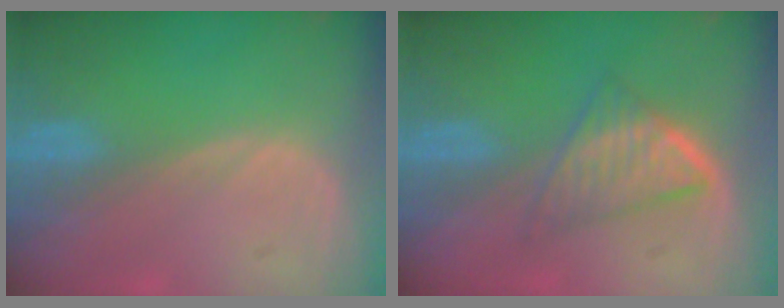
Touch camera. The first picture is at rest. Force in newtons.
{"total": 5.4, "press": 5.0, "slide": 2.0}